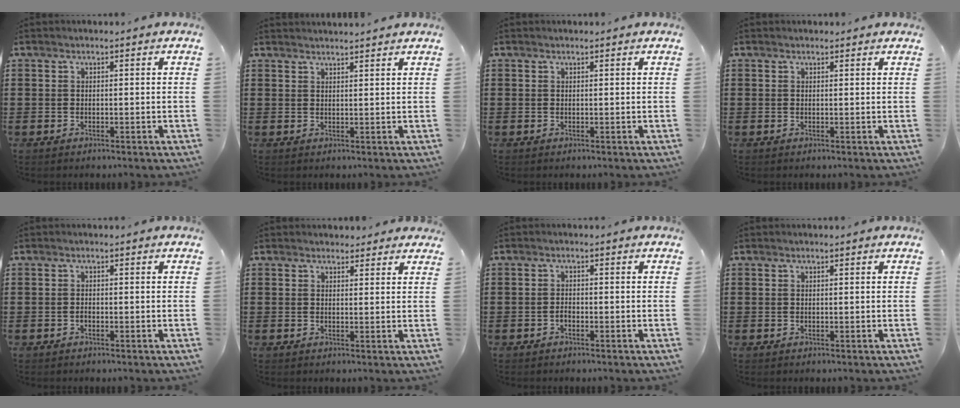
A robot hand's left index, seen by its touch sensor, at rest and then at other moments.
{"total": 1.7, "force": [1.7, -0.3, 0.1], "torque": [-0.006, -0.001, 0.033]}
{"total": 0.0}
{"total": 0.6, "force": [0.4, 0.3, 0.0], "torque": [-0.003, 0.005, 0.008]}
{"total": 0.6, "force": [-0.4, 0.2, 0.3], "torque": [-0.010, -0.002, -0.007]}
{"total": 2.0, "force": [1.8, 0.9, -0.1], "torque": [0.004, 0.002, 0.032]}
{"total": 1.1, "force": [-0.7, 0.4, 0.7], "torque": [-0.016, -0.002, -0.013]}
{"total": 0.0}